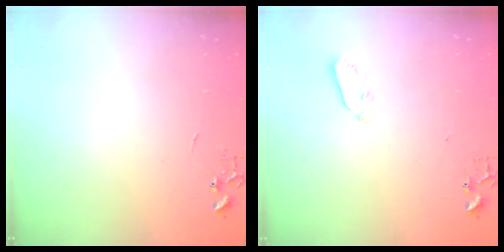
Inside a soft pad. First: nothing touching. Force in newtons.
{"total": 3.1, "press": 3.0, "slide": 0.4}